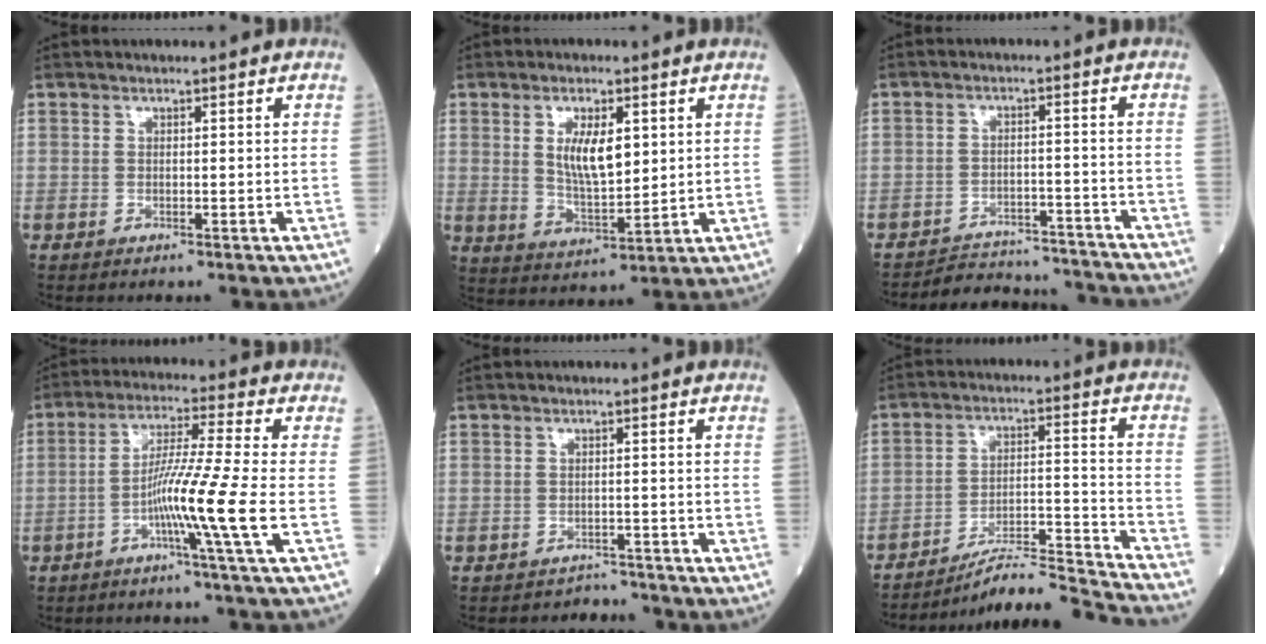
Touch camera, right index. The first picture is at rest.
{"total": 4.8, "force": [1.2, 2.0, 4.3], "torque": [-0.073, -0.003, 0.024]}
{"total": 12.2, "force": [-11.9, 2.2, 0.8], "torque": [-0.003, 0.019, -0.160]}
{"total": 9.7, "force": [-3.1, -2.4, 8.9], "torque": [-0.166, -0.010, -0.063]}
{"total": 2.5, "force": [-2.2, 0.6, -1.0], "torque": [0.019, 0.000, -0.030]}
{"total": 12.6, "force": [-12.1, -2.3, 2.8], "torque": [-0.036, 0.026, -0.204]}